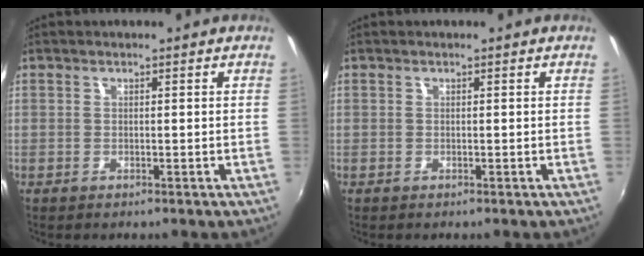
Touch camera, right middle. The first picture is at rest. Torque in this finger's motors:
{"motor_torque": [-0.08, 0.09, -0.02, 0.00]}